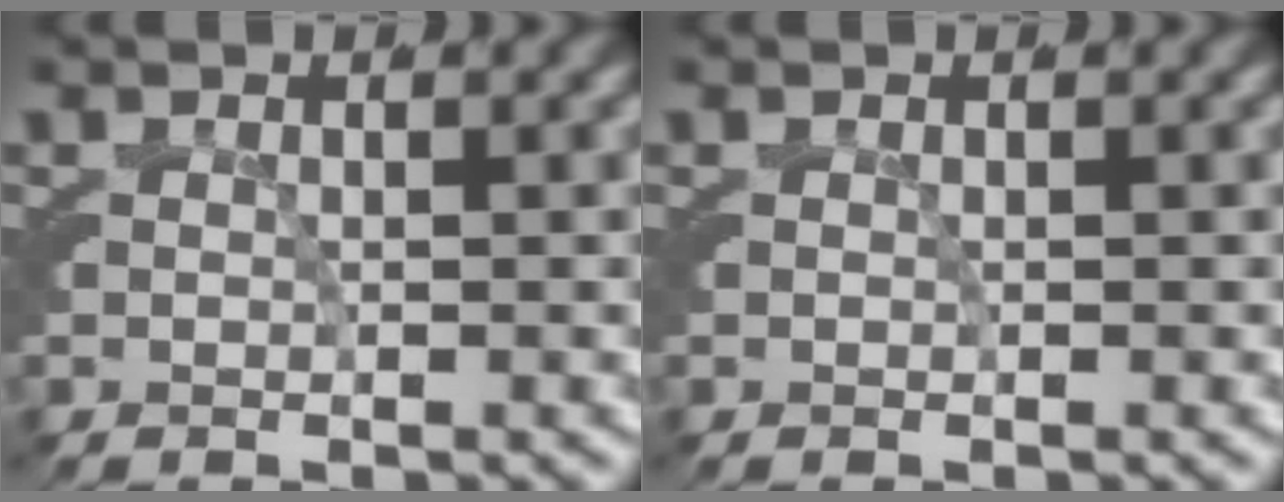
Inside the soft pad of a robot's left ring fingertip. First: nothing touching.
{"total": 0.0}